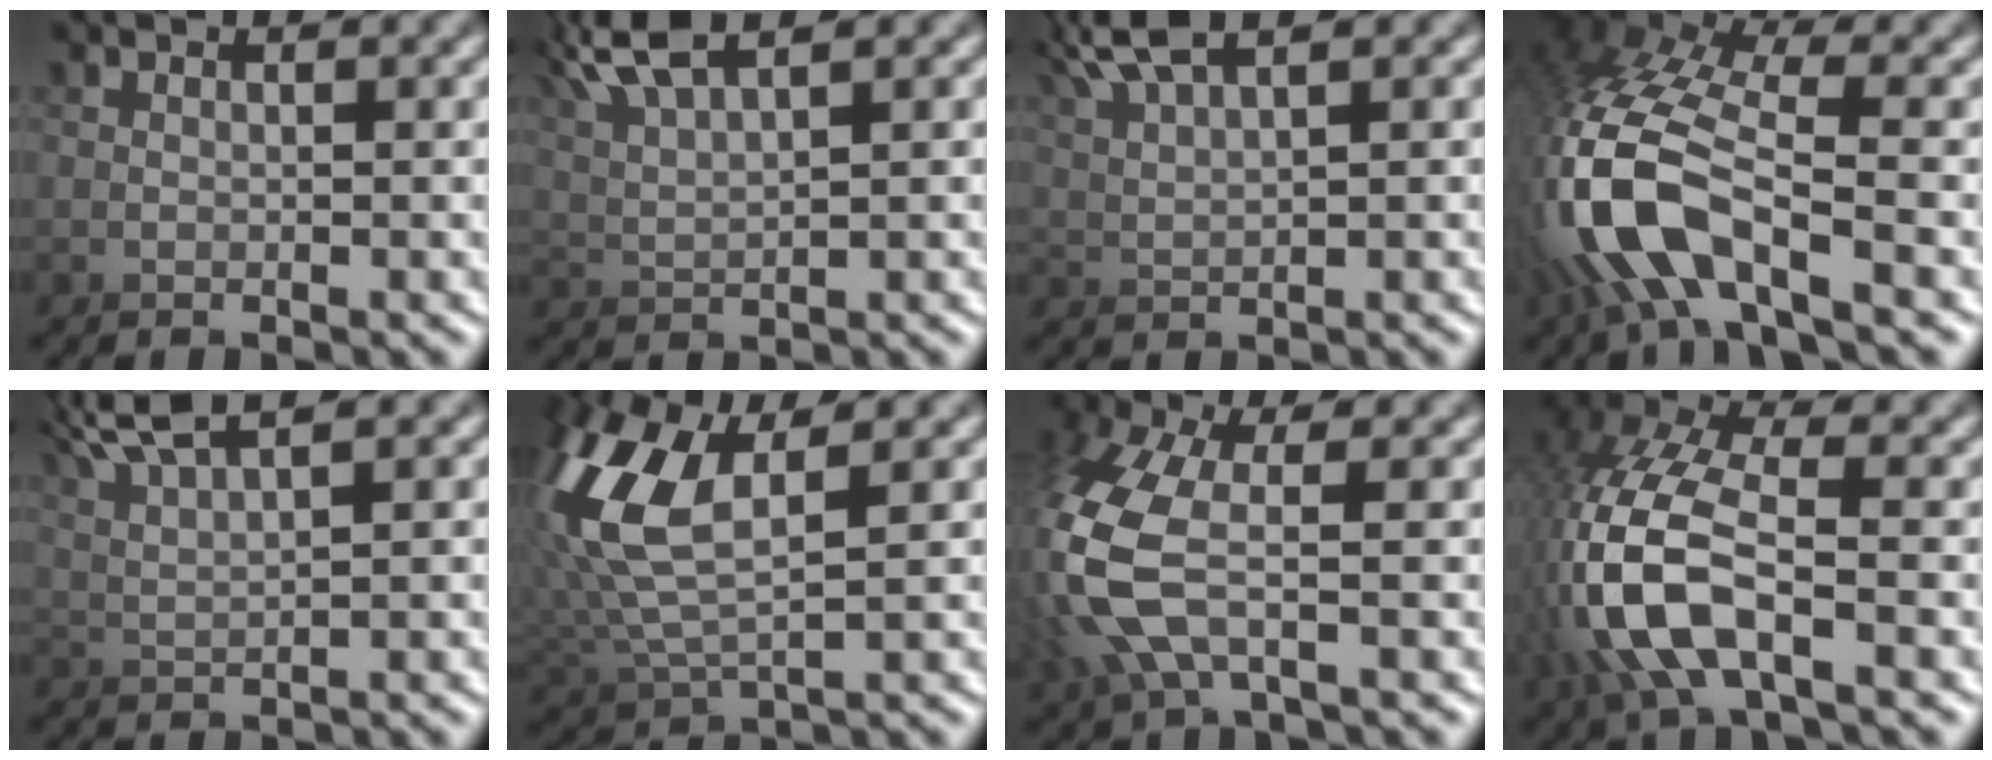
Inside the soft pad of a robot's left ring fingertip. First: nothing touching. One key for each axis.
{"total": 3.0, "fx": 2.9, "fy": 0.0, "fz": 0.8, "tx": -0.082, "ty": 0.008, "tz": 0.048}
{"total": 2.5, "fx": 2.5, "fy": -0.1, "fz": 0.2, "tx": -0.058, "ty": 0.002, "tz": 0.045}
{"total": 3.5, "fx": -1.0, "fy": 1.8, "fz": 2.8, "tx": -0.156, "ty": -0.004, "tz": -0.020}
{"total": 3.7, "fx": 3.6, "fy": -0.1, "fz": 1.1, "tx": -0.077, "ty": 0.008, "tz": 0.058}
{"total": 5.9, "fx": 1.6, "fy": 3.3, "fz": 4.7, "tx": -0.178, "ty": -0.007, "tz": 0.030}
{"total": 2.5, "fx": 0.0, "fy": 1.8, "fz": 1.6, "tx": -0.142, "ty": -0.022, "tz": 0.012}
{"total": 4.5, "fx": -1.4, "fy": 2.9, "fz": 3.2, "tx": -0.172, "ty": -0.015, "tz": -0.023}